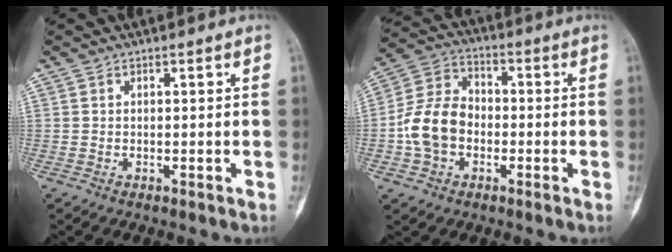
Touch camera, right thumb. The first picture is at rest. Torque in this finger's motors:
{"motor_torque": [1.48, 1.30, 0.38, -0.50, 0.06]}